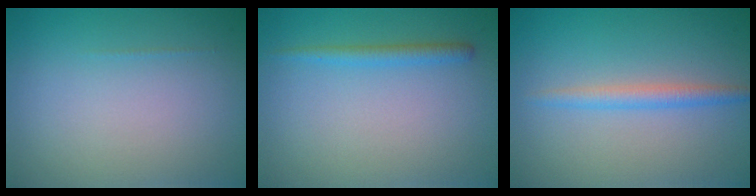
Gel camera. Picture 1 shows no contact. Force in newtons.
{"total": 1.4, "press": 1.4, "slide": 0.1}
{"total": 1.9, "press": 1.9, "slide": 0.2}